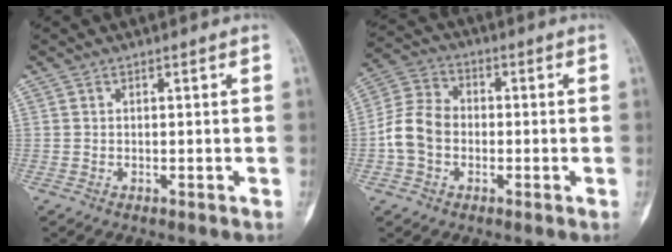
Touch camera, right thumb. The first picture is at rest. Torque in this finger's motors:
{"motor_torque": [0.90, 0.75, 0.21, -0.21, 0.05]}